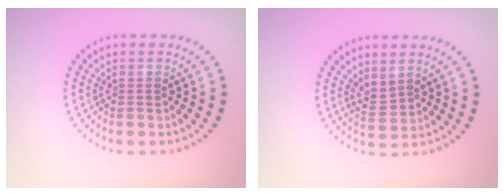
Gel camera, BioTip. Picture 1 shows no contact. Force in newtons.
{"total": 1.7, "press": 1.2, "slide": 1.1}